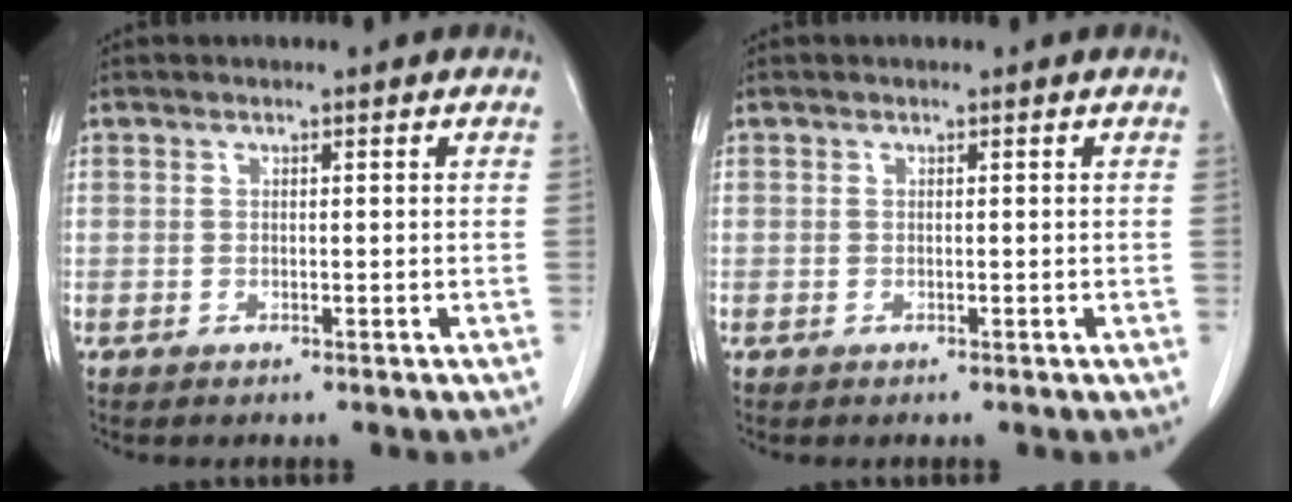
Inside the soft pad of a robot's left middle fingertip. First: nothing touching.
{"total": 0.0}